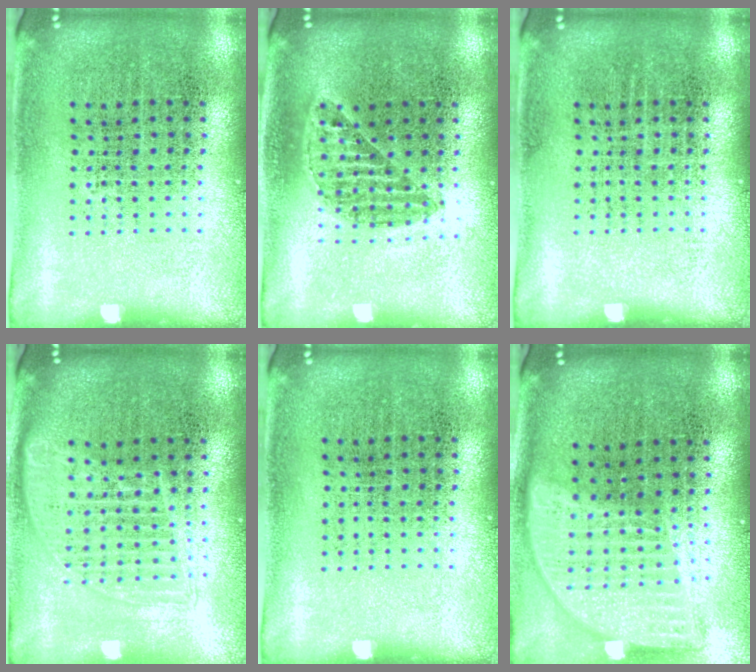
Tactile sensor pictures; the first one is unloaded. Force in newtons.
{"total": 1.2, "press": 1.0, "slide": 0.5}
{"total": 0.0}
{"total": 1.6, "press": 1.4, "slide": 0.8}
{"total": 0.0}
{"total": 2.0, "press": 1.6, "slide": 1.1}